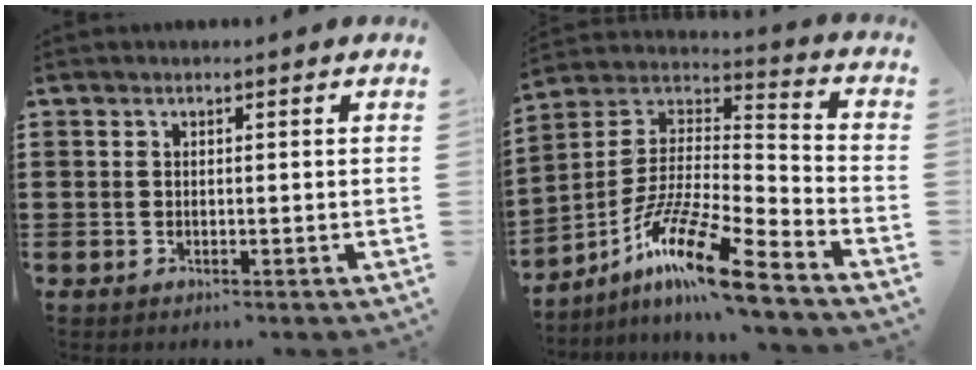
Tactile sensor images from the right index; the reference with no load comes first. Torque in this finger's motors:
{"motor_torque": [0.03, 0.10, 0.49, 0.13]}